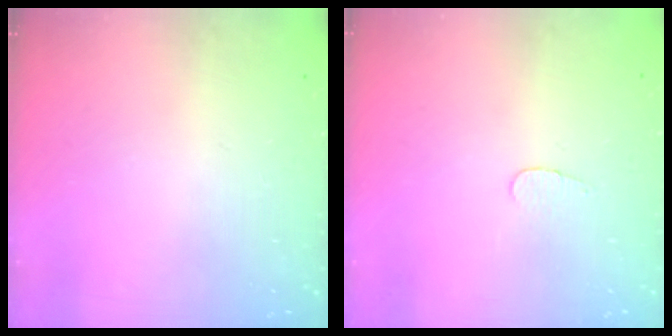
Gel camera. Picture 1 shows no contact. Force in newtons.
{"total": 2.8, "press": 2.8, "slide": 0.3}